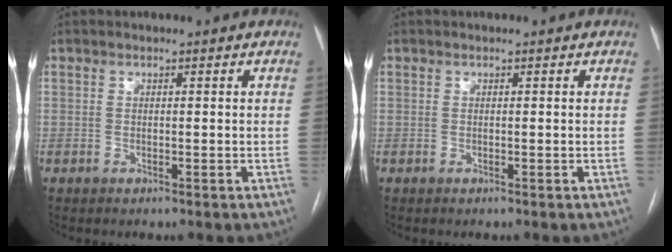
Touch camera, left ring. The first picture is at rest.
{"total": 0.0}